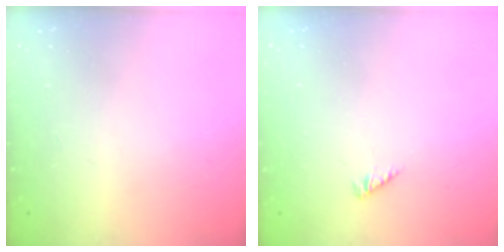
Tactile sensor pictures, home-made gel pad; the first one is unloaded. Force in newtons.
{"total": 1.1, "press": 1.1, "slide": 0.3}